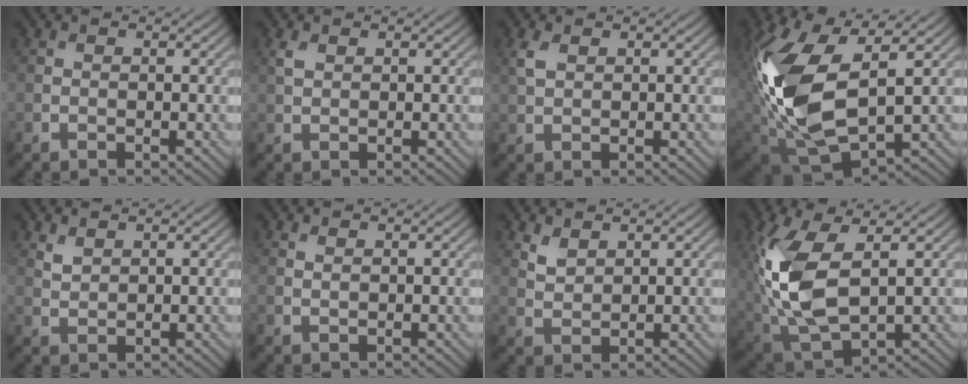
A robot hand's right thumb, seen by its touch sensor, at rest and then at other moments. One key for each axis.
{"total": 1.4, "fx": 0.7, "fy": 0.8, "fz": 1.0, "tx": -0.027, "ty": 0.003, "tz": 0.017}
{"total": 2.1, "fx": 1.0, "fy": 1.2, "fz": 1.5, "tx": -0.044, "ty": 0.003, "tz": 0.022}
{"total": 16.0, "fx": 2.1, "fy": 9.0, "fz": 13.1, "tx": -0.306, "ty": -0.027, "tz": 0.053}
{"total": 1.6, "fx": 1.3, "fy": 0.7, "fz": 0.7, "tx": -0.025, "ty": -0.002, "tz": 0.031}
{"total": 0.6, "fx": 0.5, "fy": 0.1, "fz": 0.3, "tx": -0.009, "ty": 0.000, "tz": 0.010}
{"total": 2.3, "fx": 1.7, "fy": 1.1, "fz": 1.0, "tx": -0.031, "ty": -0.003, "tz": 0.041}
{"total": 12.3, "fx": 1.3, "fy": 6.6, "fz": 10.3, "tx": -0.259, "ty": -0.010, "tz": 0.029}